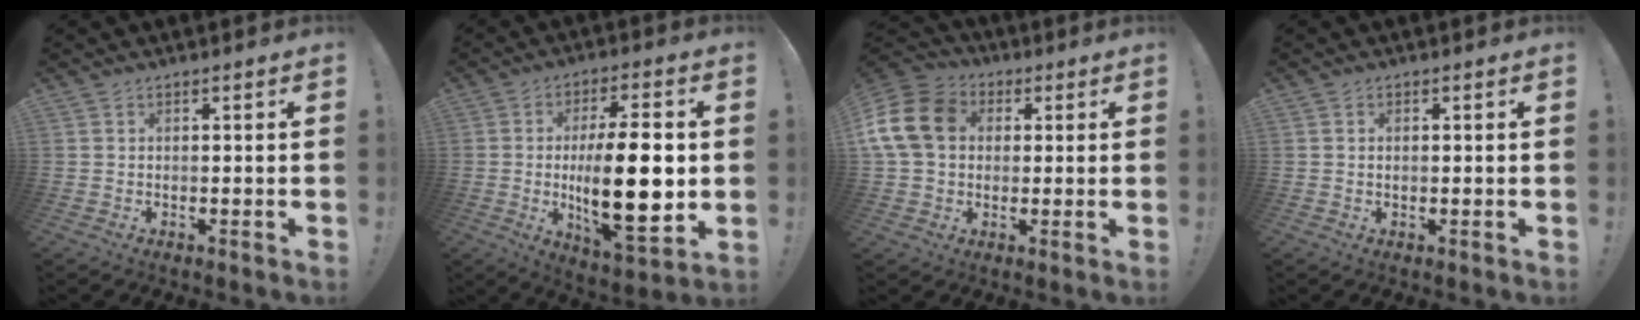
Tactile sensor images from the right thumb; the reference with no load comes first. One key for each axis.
{"total": 21.4, "fx": -0.3, "fy": 7.4, "fz": 20.0, "tx": -0.323, "ty": -0.012, "tz": -0.004}
{"total": 16.7, "fx": 2.4, "fy": 13.0, "fz": 10.1, "tx": -0.186, "ty": 0.006, "tz": 0.048}
{"total": 0.8, "fx": 0.1, "fy": 0.5, "fz": 0.6, "tx": -0.015, "ty": 0.004, "tz": 0.002}